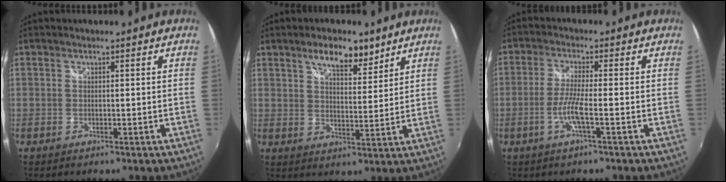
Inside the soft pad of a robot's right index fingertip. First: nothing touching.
{"total": 7.9, "force": [5.5, 3.2, 4.7], "torque": [-0.072, 0.004, 0.089]}
{"total": 4.9, "force": [-1.8, -0.4, 4.6], "torque": [-0.100, -0.006, -0.037]}